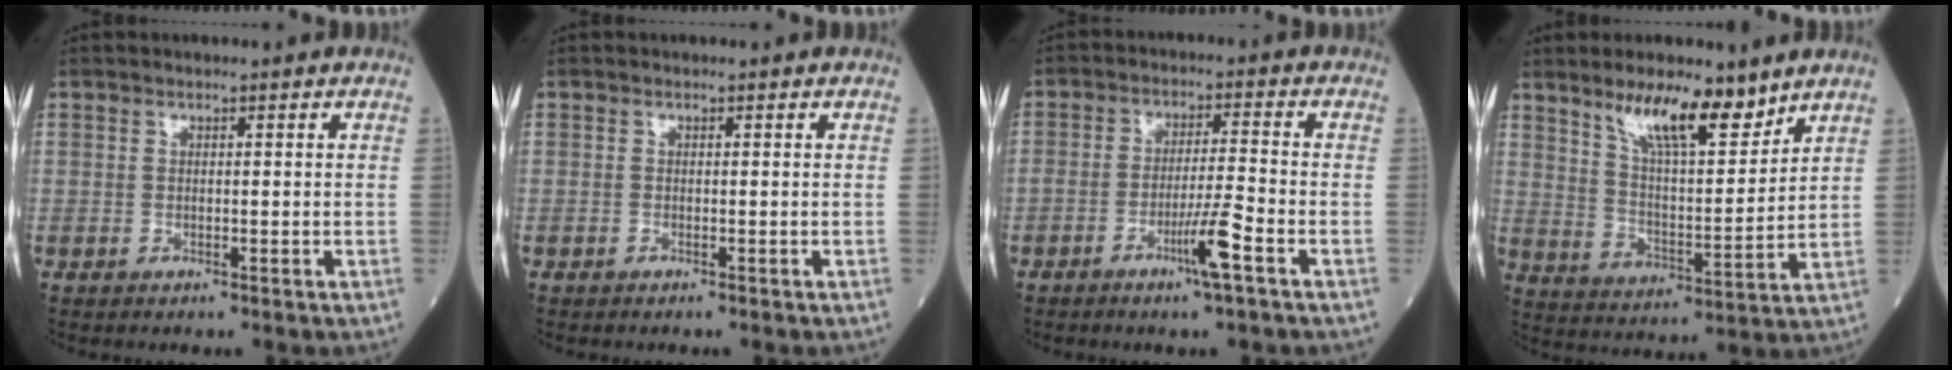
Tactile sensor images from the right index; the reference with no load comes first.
{"total": 0.0}
{"total": 6.0, "force": [-3.1, -0.3, 5.1], "torque": [-0.094, -0.005, -0.058]}
{"total": 11.1, "force": [8.1, 2.5, 7.2], "torque": [-0.126, -0.005, 0.147]}